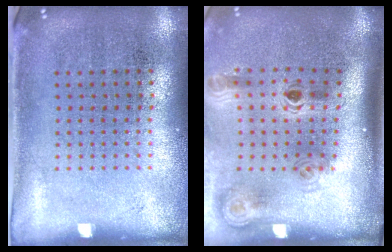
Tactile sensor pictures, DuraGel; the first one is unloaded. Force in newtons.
{"total": 2.1, "press": 1.4, "slide": 1.6}